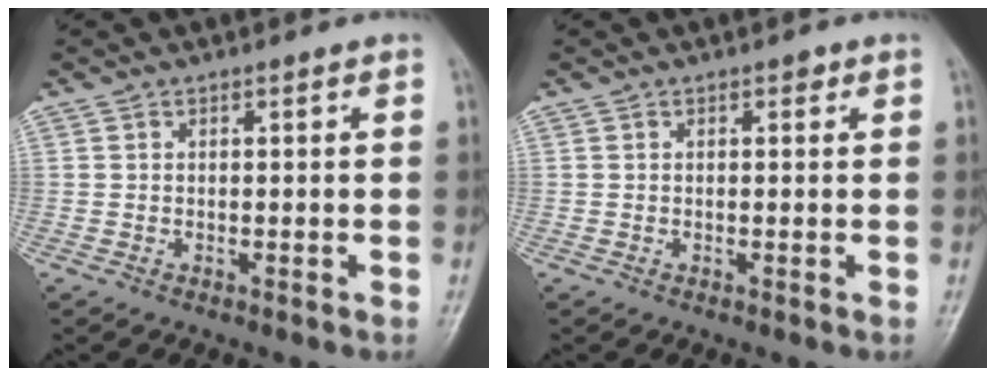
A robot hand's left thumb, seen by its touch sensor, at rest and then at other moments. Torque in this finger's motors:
{"motor_torque": [1.07, 0.48, 0.06, 0.04, 0.00]}